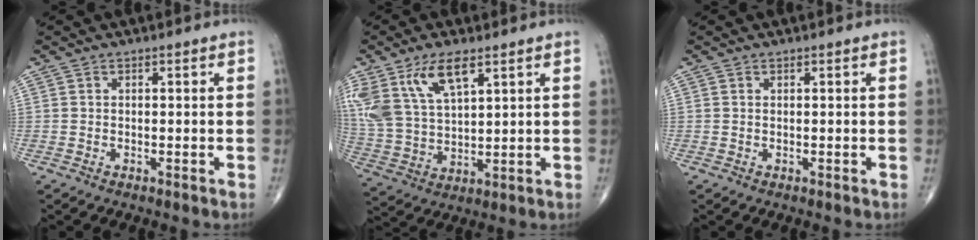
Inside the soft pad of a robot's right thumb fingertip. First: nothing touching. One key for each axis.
{"total": 14.0, "fx": 7.4, "fy": 6.5, "fz": 9.9, "tx": -0.195, "ty": -0.020, "tz": 0.155}
{"total": 0.0}